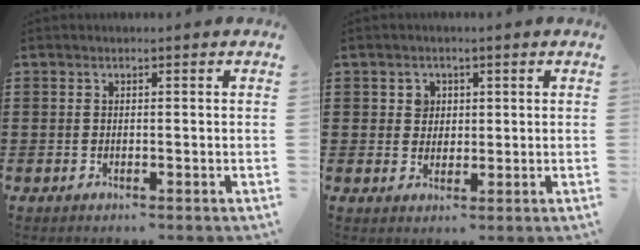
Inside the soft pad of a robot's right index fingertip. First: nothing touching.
{"total": 2.5, "force": [0.8, 2.3, 0.6], "torque": [-0.022, 0.011, 0.013]}